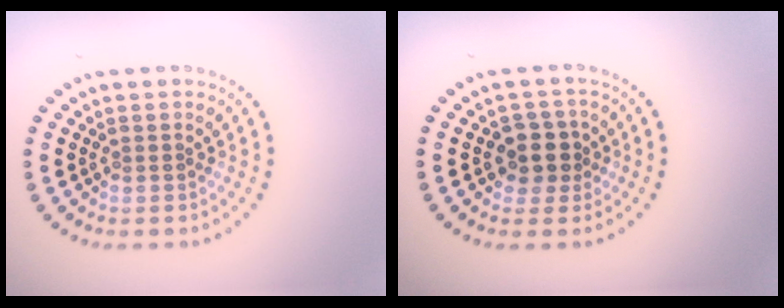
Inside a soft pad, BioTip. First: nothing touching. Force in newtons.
{"total": 2.6, "press": 2.3, "slide": 1.2}